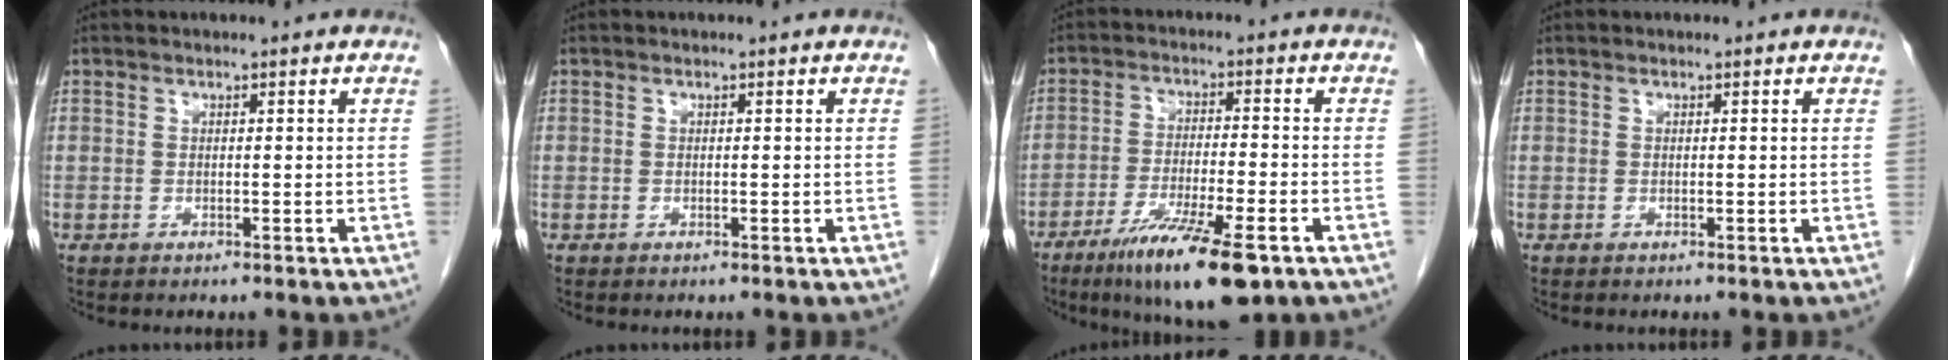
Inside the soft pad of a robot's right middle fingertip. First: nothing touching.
{"total": 0.0}
{"total": 12.5, "force": [-7.5, 1.7, 9.8], "torque": [-0.169, -0.028, -0.121]}
{"total": 0.0}